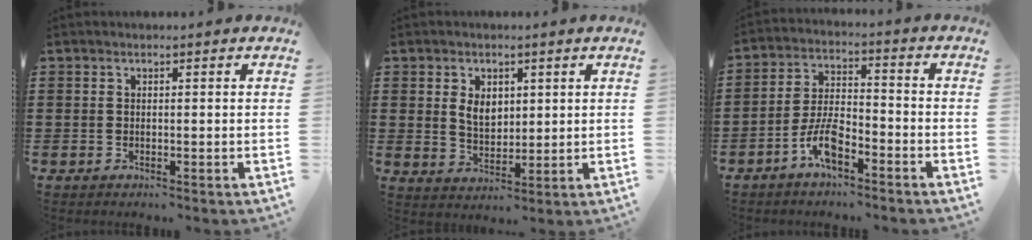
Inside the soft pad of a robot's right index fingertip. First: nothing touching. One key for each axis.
{"total": 4.4, "fx": 1.2, "fy": 3.0, "fz": 2.9, "tx": -0.058, "ty": 0.008, "tz": 0.019}
{"total": 6.7, "fx": -4.2, "fy": 2.3, "fz": 4.7, "tx": -0.110, "ty": 0.001, "tz": -0.083}